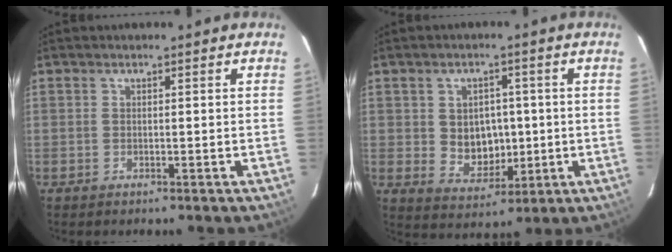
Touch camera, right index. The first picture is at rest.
{"total": 7.5, "force": [0.1, 6.3, 4.2], "torque": [-0.076, 0.006, 0.022]}